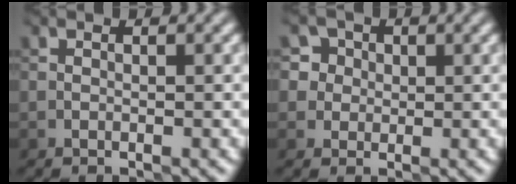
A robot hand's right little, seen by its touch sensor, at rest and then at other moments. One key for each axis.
{"total": 2.7, "fx": 0.4, "fy": 2.7, "fz": 0.0, "tx": 0.036, "ty": 0.016, "tz": -0.018}